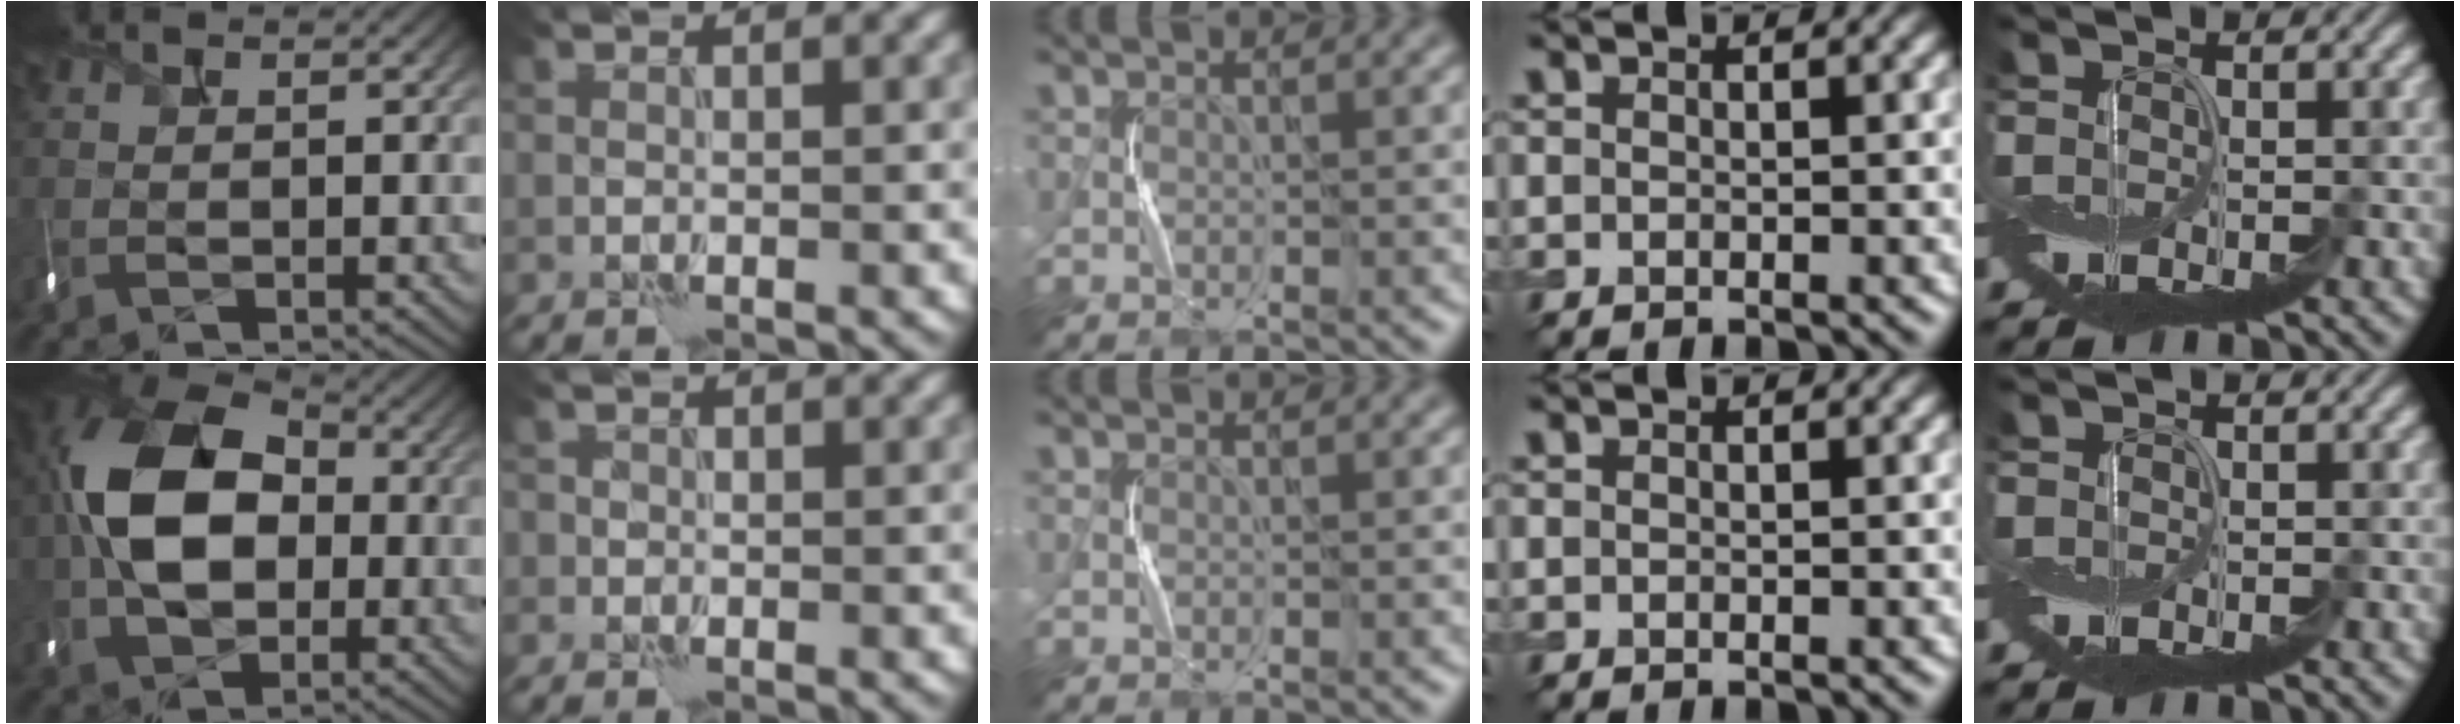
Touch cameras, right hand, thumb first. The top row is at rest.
{"thumb": {"total": 12.7, "force": [-0.5, 9.0, 9.1], "torque": [-0.179, 0.006, -0.022]}, "index": {"total": 0.7, "force": [-0.2, 0.7, 0.0], "torque": [0.008, -0.004, -0.007]}, "little": {"total": 0.6, "force": [0.0, 0.6, -0.1], "torque": [0.003, -0.001, -0.002]}}